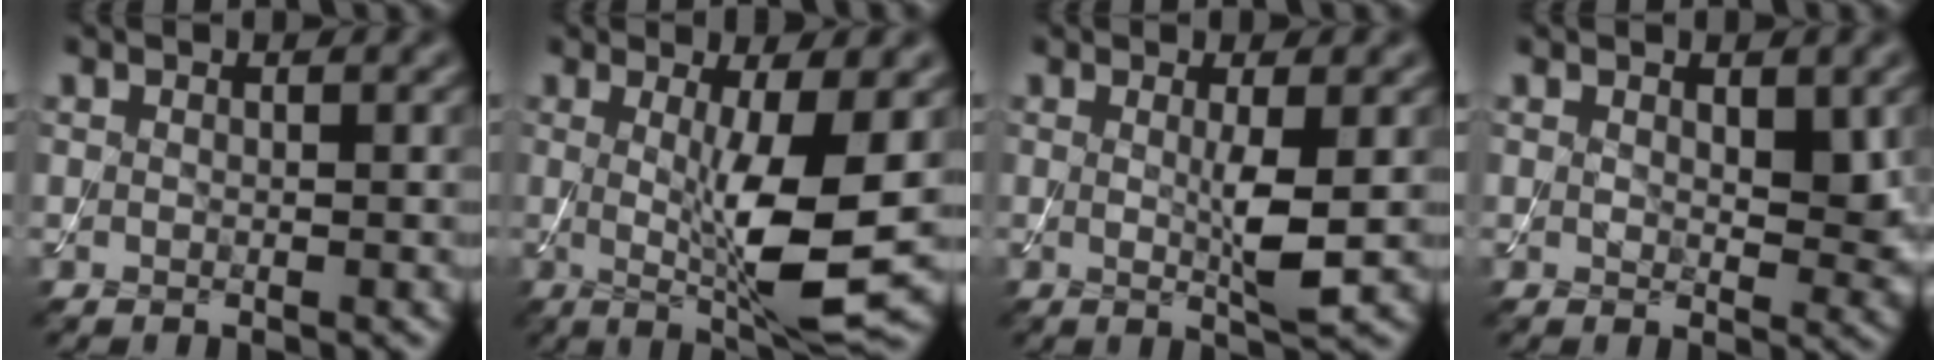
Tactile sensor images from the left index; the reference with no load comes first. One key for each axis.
{"total": 7.4, "fx": -0.2, "fy": 1.3, "fz": 7.3, "tx": -0.122, "ty": -0.019, "tz": 0.004}
{"total": 2.9, "fx": 0.2, "fy": 0.2, "fz": 2.9, "tx": -0.054, "ty": -0.010, "tz": 0.004}
{"total": 2.9, "fx": 0.8, "fy": 1.5, "fz": 2.3, "tx": -0.036, "ty": -0.009, "tz": 0.017}